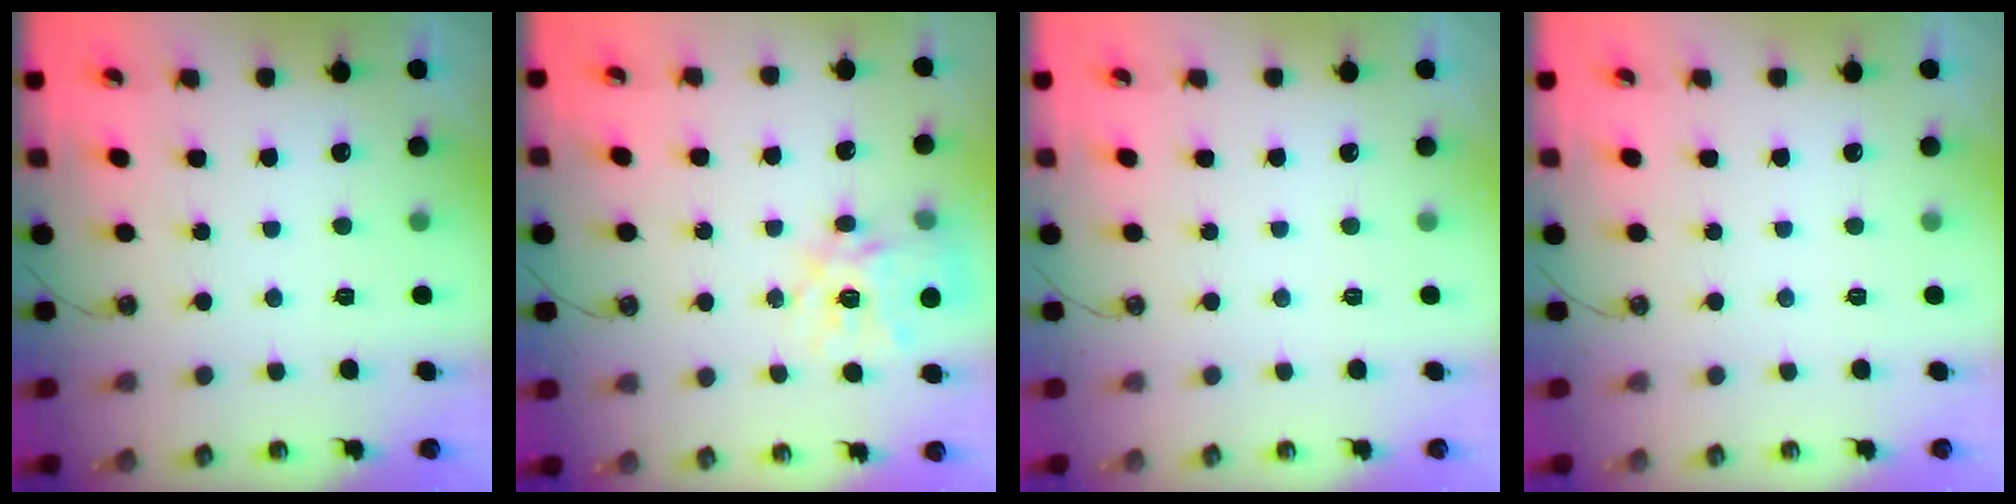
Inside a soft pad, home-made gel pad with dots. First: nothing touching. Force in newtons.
{"total": 15.5, "press": 15.4, "slide": 1.4}
{"total": 0.0}
{"total": 0.0}